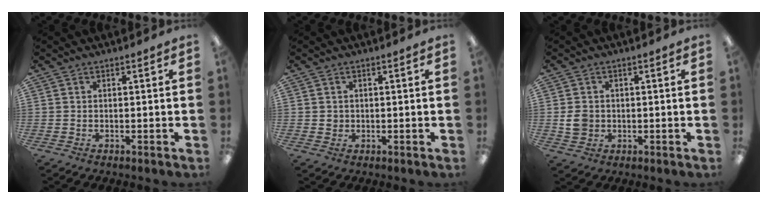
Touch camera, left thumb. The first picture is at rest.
{"total": 1.3, "force": [0.3, 1.3, 0.3], "torque": [-0.008, 0.005, 0.005]}
{"total": 4.3, "force": [-0.1, 3.8, 2.0], "torque": [-0.036, 0.003, -0.003]}